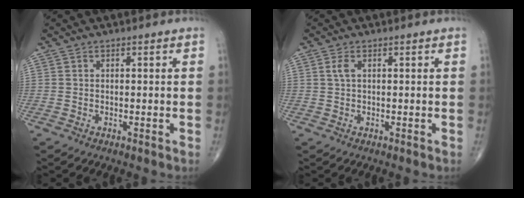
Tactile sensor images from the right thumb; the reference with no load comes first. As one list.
[{"total": 1.6, "force": [0.5, 0.7, 1.4], "torque": [-0.038, 0.008, 0.013]}]